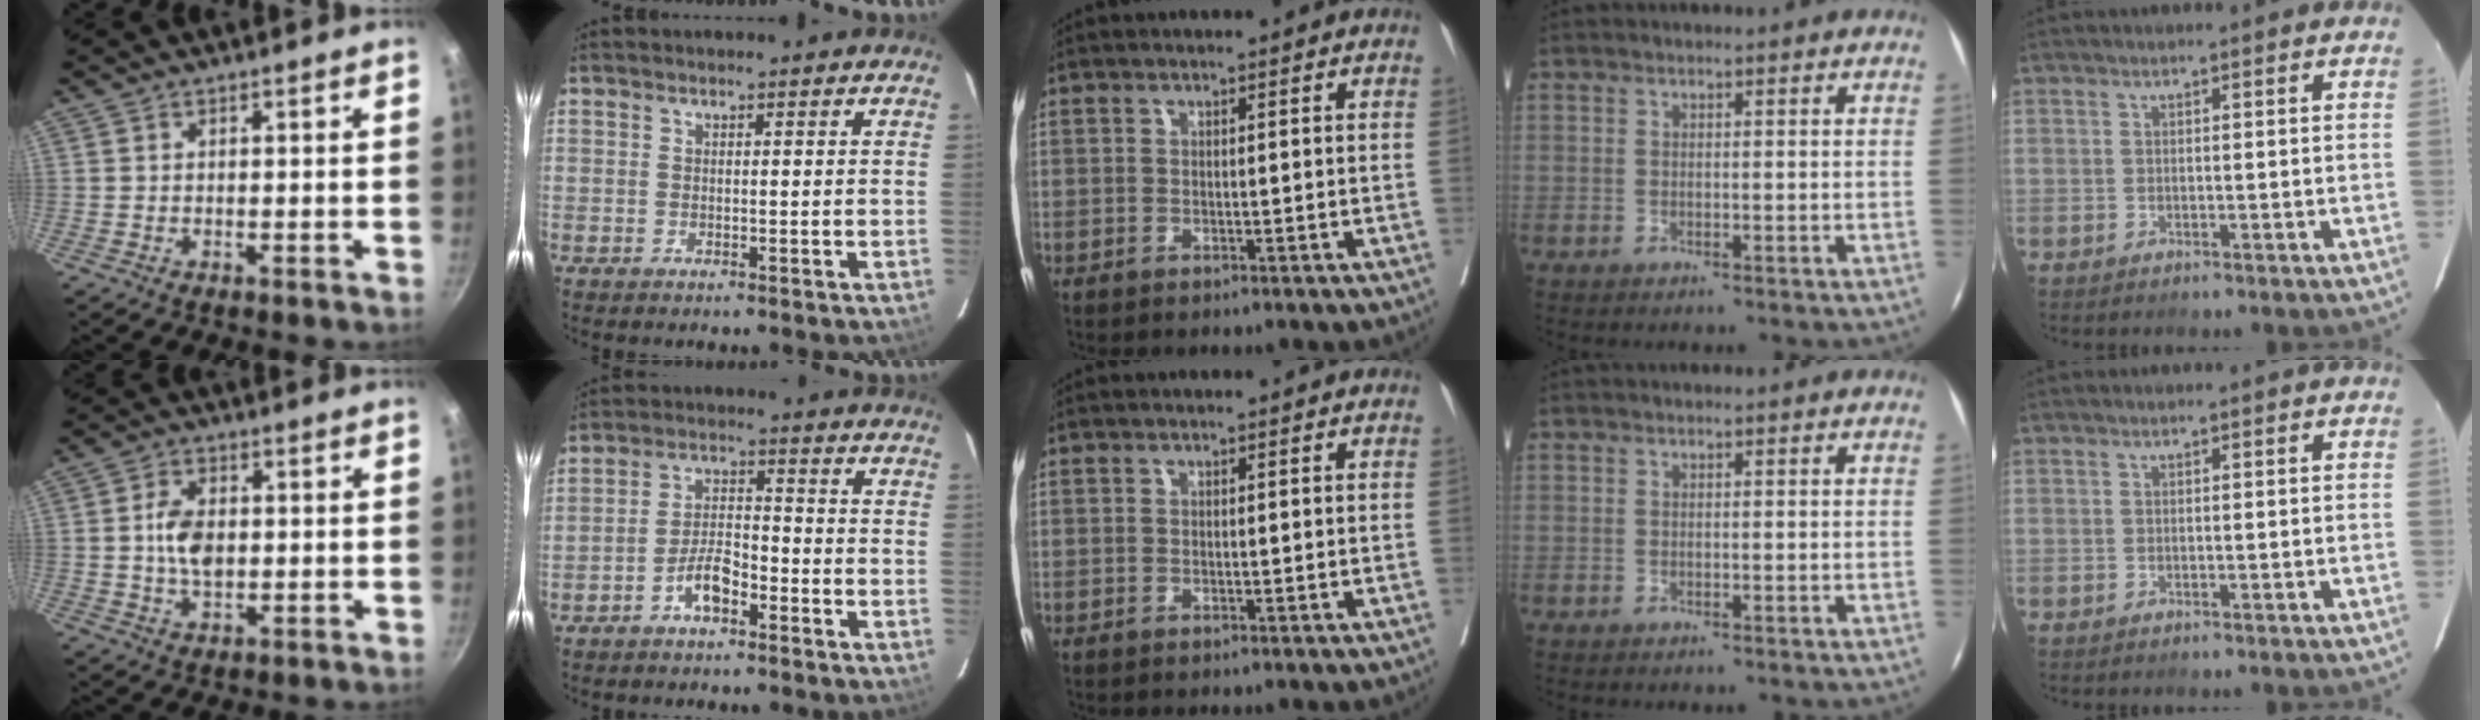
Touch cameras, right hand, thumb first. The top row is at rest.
{"thumb": {"total": 6.4, "force": [0.2, 3.9, 5.1], "torque": [-0.090, 0.003, 0.004]}, "index": {"total": 5.7, "force": [-3.3, 2.2, 4.1], "torque": [-0.087, 0.017, -0.061]}}